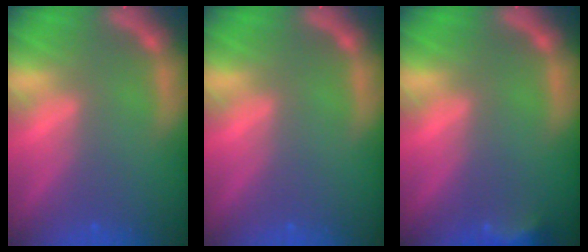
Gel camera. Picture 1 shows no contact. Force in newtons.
{"total": 0.0}
{"total": 3.0}